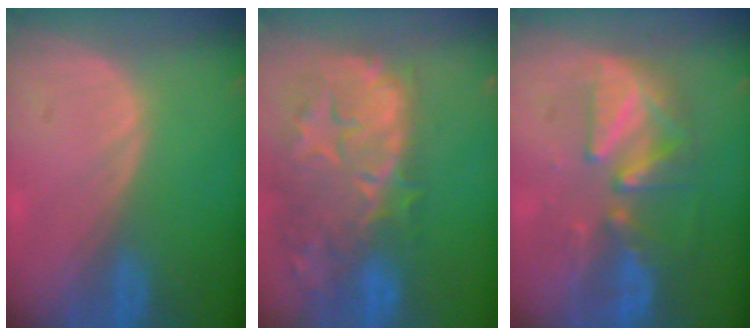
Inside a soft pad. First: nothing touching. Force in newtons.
{"total": 14.4, "press": 11.8, "slide": 8.2}
{"total": 8.2, "press": 8.0, "slide": 1.8}